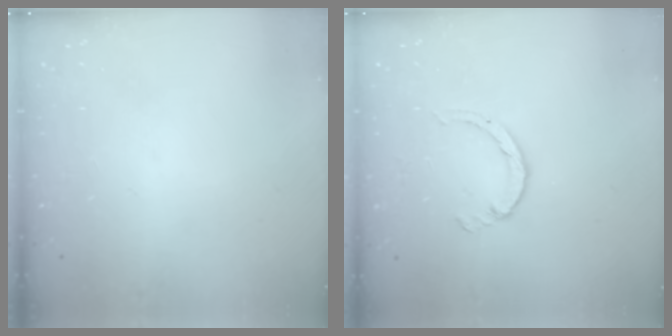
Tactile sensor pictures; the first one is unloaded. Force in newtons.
{"total": 2.6, "press": 2.6, "slide": 0.4}